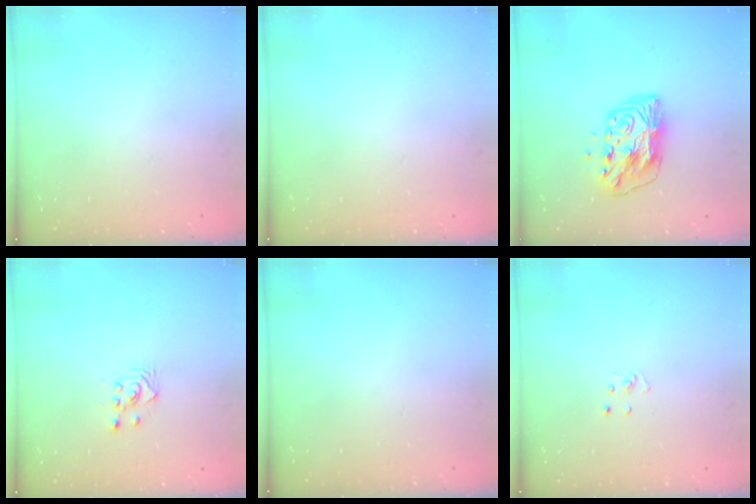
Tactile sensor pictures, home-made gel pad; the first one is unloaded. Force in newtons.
{"total": 0.0}
{"total": 10.2, "press": 10.2, "slide": 0.9}
{"total": 2.6, "press": 2.6, "slide": 0.3}
{"total": 0.0}
{"total": 2.3, "press": 2.3, "slide": 0.2}